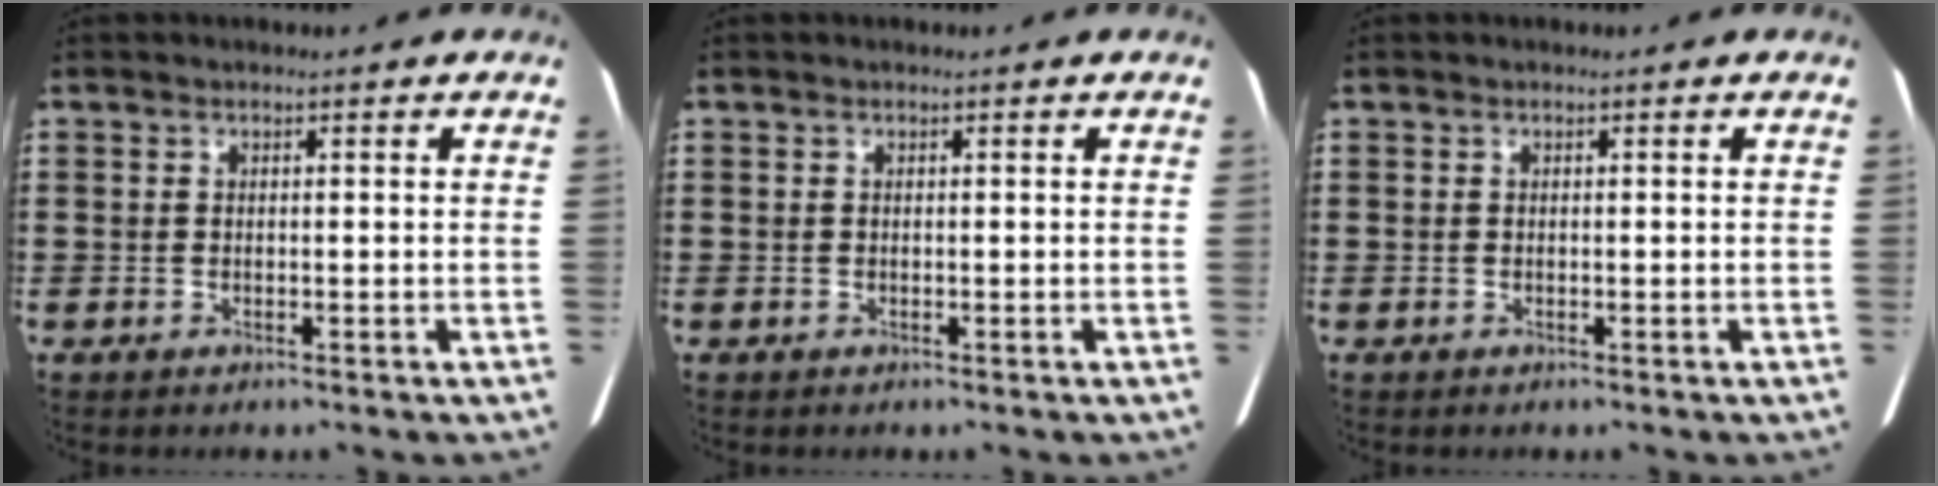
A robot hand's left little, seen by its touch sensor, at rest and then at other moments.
{"total": 0.0}
{"total": 0.0}